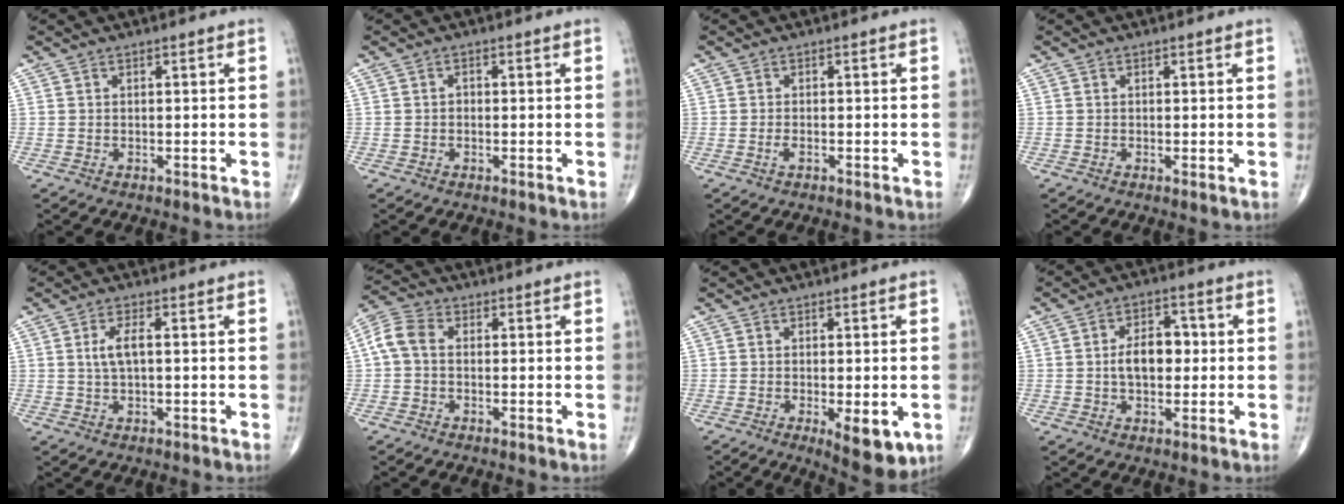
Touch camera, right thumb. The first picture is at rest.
{"total": 1.0, "force": [-0.2, 0.7, 0.6], "torque": [-0.007, 0.004, -0.006]}
{"total": 1.0, "force": [-0.4, 0.3, 0.8], "torque": [-0.017, 0.000, -0.009]}
{"total": 0.6, "force": [0.0, 0.1, 0.6], "torque": [-0.013, -0.004, -0.002]}
{"total": 3.9, "force": [0.5, 1.5, 3.6], "torque": [-0.083, 0.006, 0.009]}
{"total": 5.6, "force": [0.0, 3.8, 4.0], "torque": [-0.084, 0.016, -0.010]}
{"total": 8.4, "force": [-2.6, 3.0, 7.4], "torque": [-0.090, -0.015, -0.031]}
{"total": 8.0, "force": [0.1, 5.0, 6.3], "torque": [-0.086, 0.016, -0.004]}